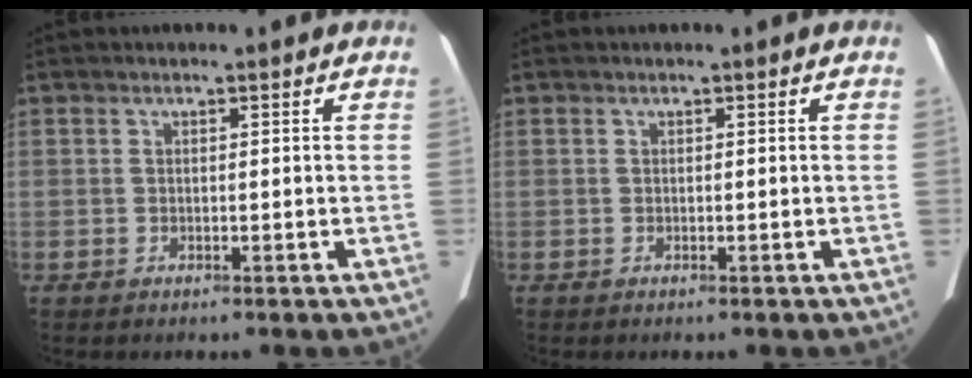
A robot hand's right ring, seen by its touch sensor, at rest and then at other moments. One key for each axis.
{"total": 0.0}